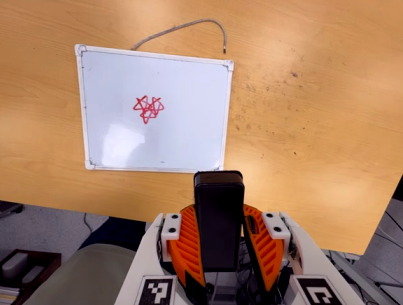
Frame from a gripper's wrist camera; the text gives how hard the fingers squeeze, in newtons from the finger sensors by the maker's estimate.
{"total": 8.8, "left": 7.7, "right": 9.8}